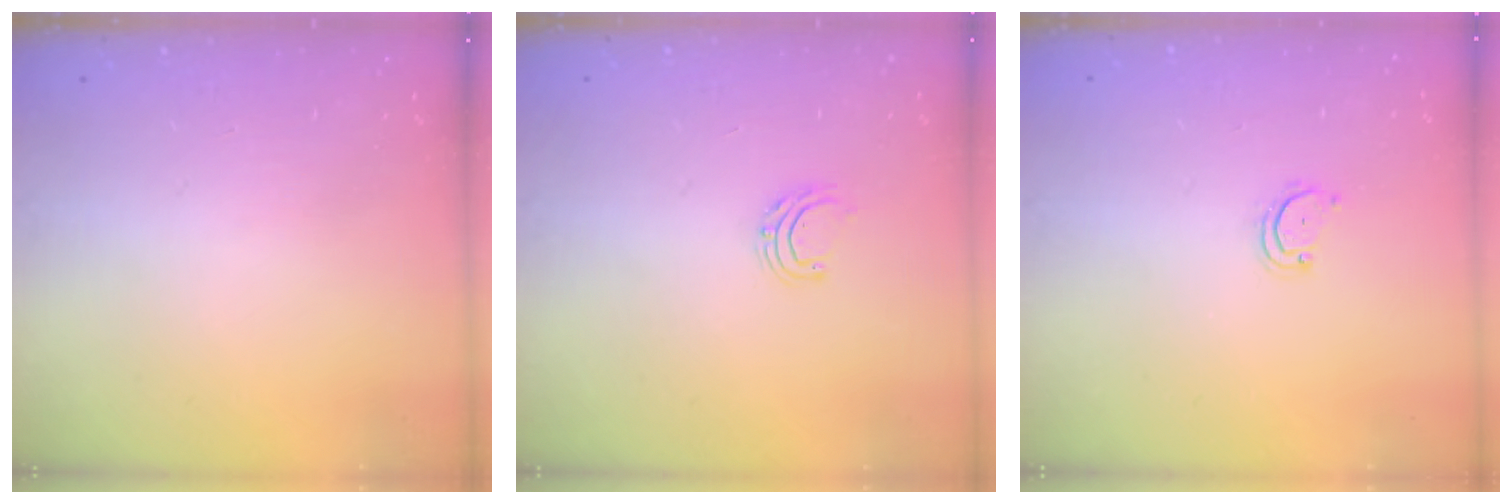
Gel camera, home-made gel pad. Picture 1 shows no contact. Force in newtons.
{"total": 5.4, "press": 5.4, "slide": 0.5}
{"total": 2.8, "press": 2.8, "slide": 0.3}